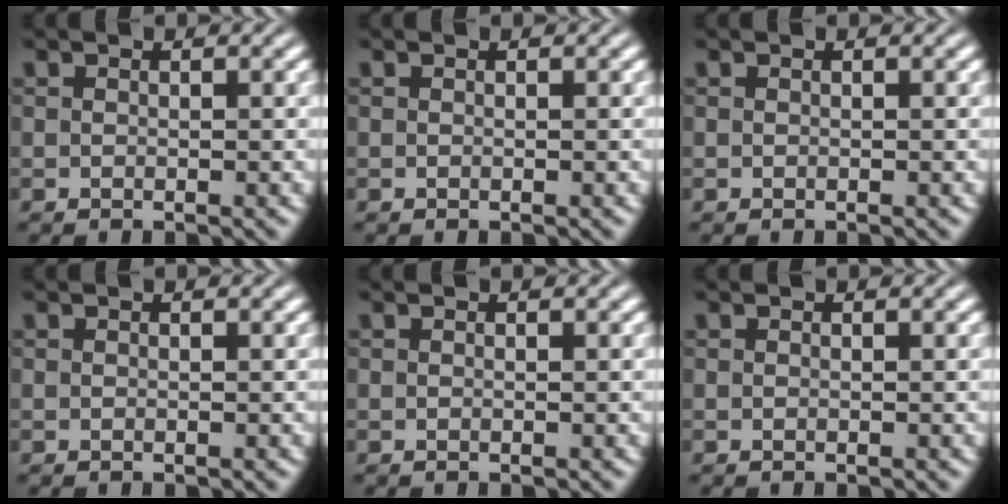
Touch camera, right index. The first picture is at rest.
{"total": 0.0}
{"total": 0.0}
{"total": 0.0}
{"total": 0.0}
{"total": 0.0}